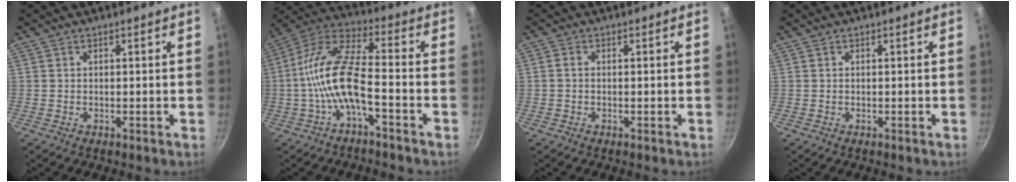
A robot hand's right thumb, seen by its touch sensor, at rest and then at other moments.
{"total": 12.8, "force": [-3.9, 4.3, 11.4], "torque": [-0.235, 0.045, -0.086]}
{"total": 1.2, "force": [-0.1, 0.9, 0.7], "torque": [-0.014, 0.006, -0.004]}
{"total": 0.0}